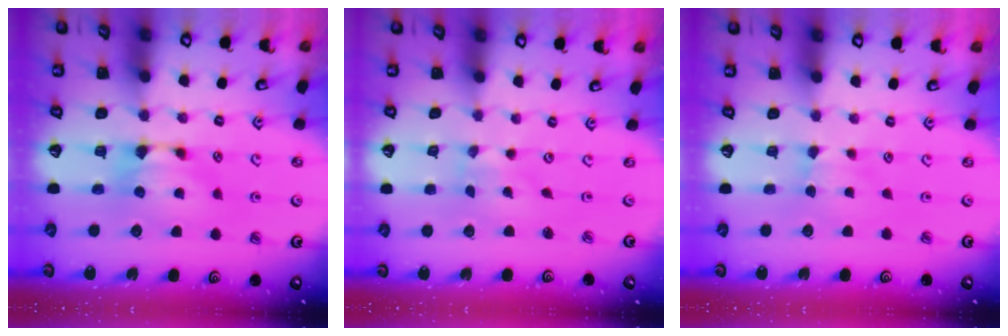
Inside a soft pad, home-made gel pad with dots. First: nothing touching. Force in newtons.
{"total": 5.0, "press": 5.0, "slide": 0.8}
{"total": 2.4, "press": 2.4, "slide": 0.6}